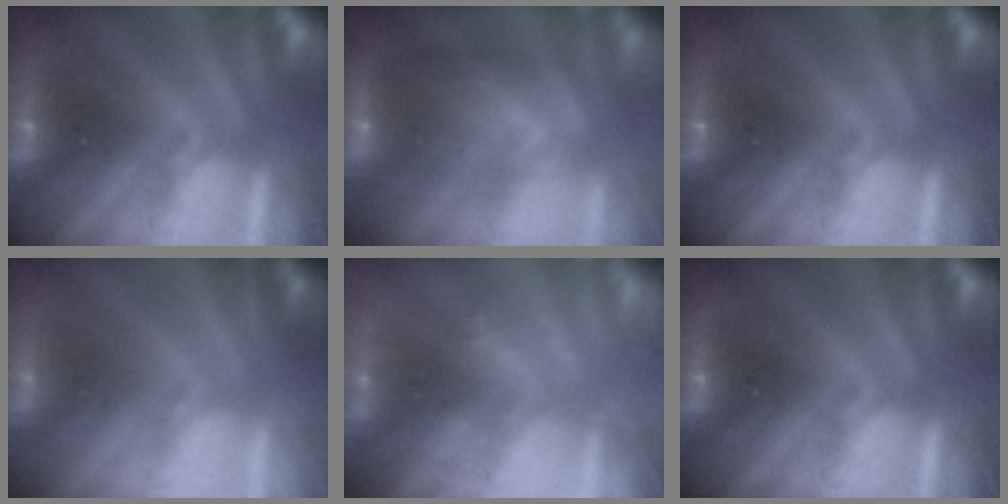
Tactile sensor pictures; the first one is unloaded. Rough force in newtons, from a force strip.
{"total": 6.8}
{"total": 0.0}
{"total": 2.9}
{"total": 1.7}
{"total": 0.0}